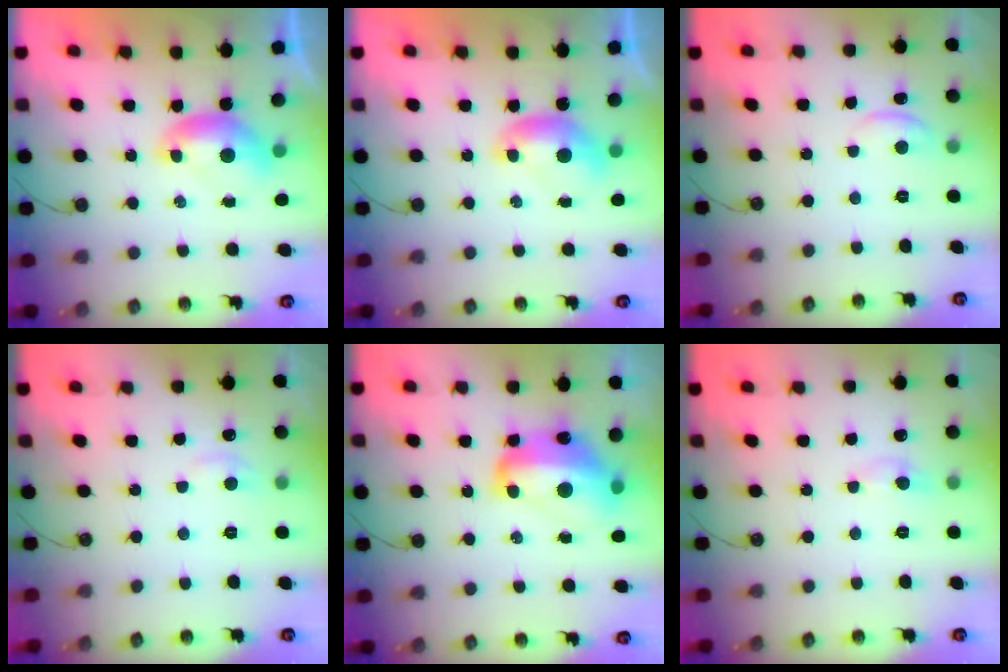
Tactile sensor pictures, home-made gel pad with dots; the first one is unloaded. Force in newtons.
{"total": 0.0}
{"total": 0.6, "press": 0.1, "slide": 0.6}
{"total": 1.7, "press": 1.5, "slide": 0.7}
{"total": 11.4, "press": 11.2, "slide": 1.8}
{"total": 1.7, "press": 1.7, "slide": 0.2}